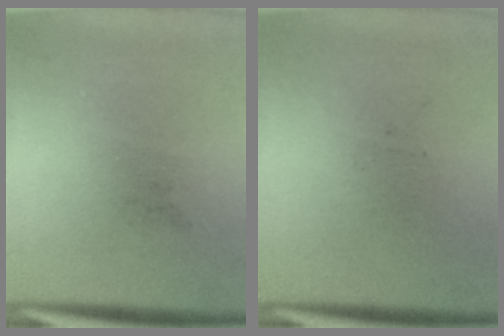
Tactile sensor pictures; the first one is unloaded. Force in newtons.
{"total": 0.0}